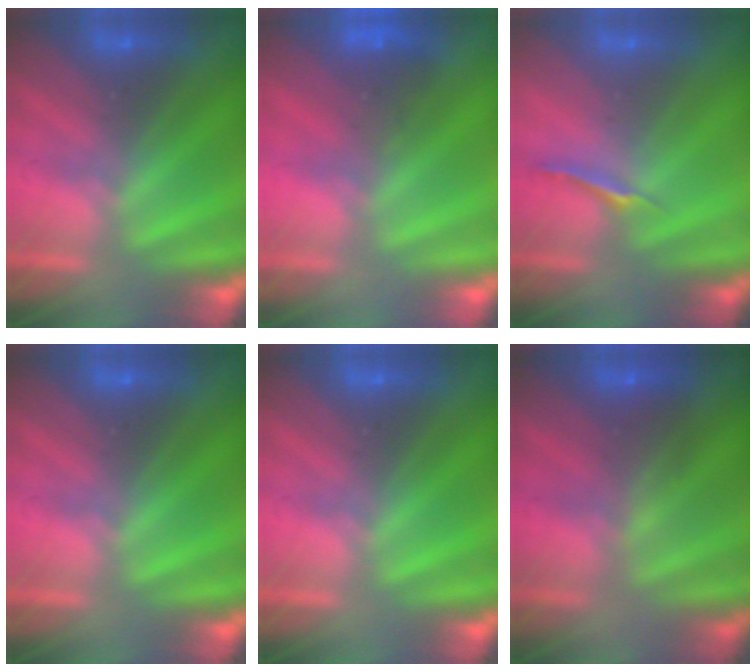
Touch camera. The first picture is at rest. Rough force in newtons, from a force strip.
{"total": 4.7}
{"total": 1.3}
{"total": 0.0}
{"total": 0.0}
{"total": 2.1}